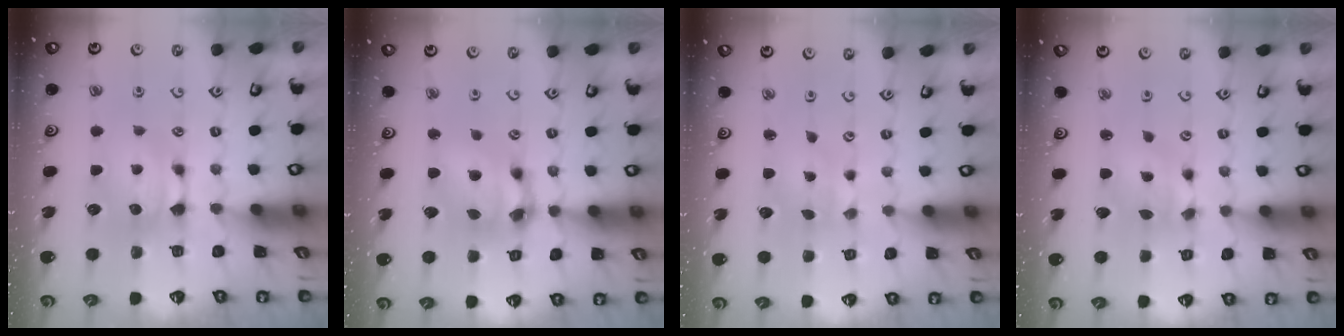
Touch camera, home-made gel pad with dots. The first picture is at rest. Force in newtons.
{"total": 6.4, "press": 6.1, "slide": 2.0}
{"total": 3.9, "press": 3.8, "slide": 0.7}
{"total": 2.2, "press": 1.7, "slide": 1.4}